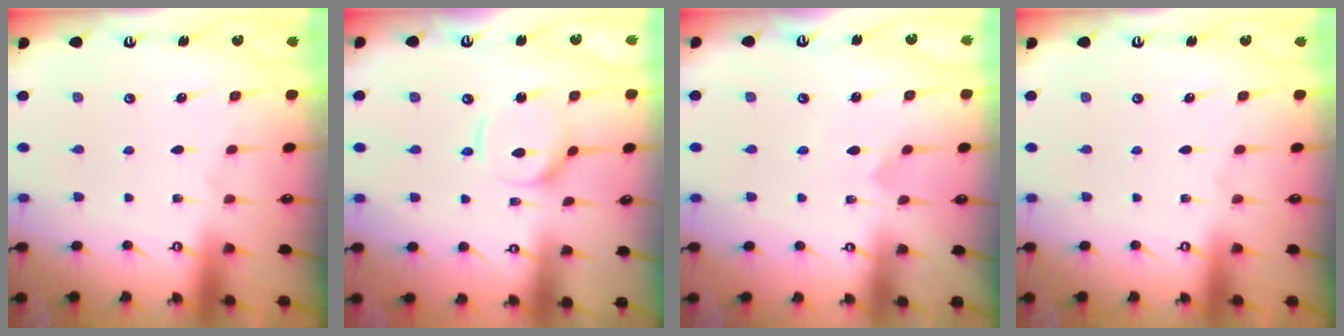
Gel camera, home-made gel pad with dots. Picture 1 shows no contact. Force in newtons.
{"total": 8.7, "press": 8.6, "slide": 0.9}
{"total": 1.8, "press": 1.8, "slide": 0.1}
{"total": 0.0}